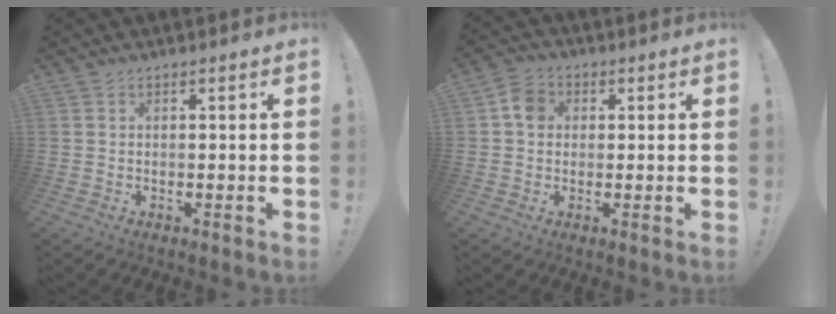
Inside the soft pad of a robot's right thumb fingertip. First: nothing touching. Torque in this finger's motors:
{"motor_torque": [0.57, 0.82, 0.64, -0.28, -0.01]}